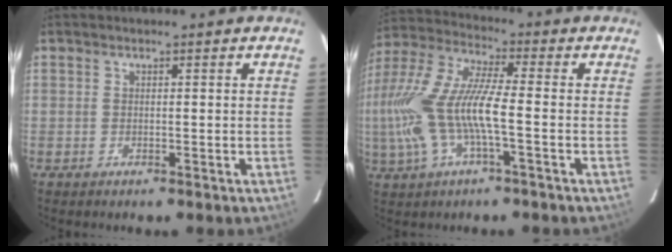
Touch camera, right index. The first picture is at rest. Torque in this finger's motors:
{"motor_torque": [0.91, -0.58, 1.05, 0.21]}